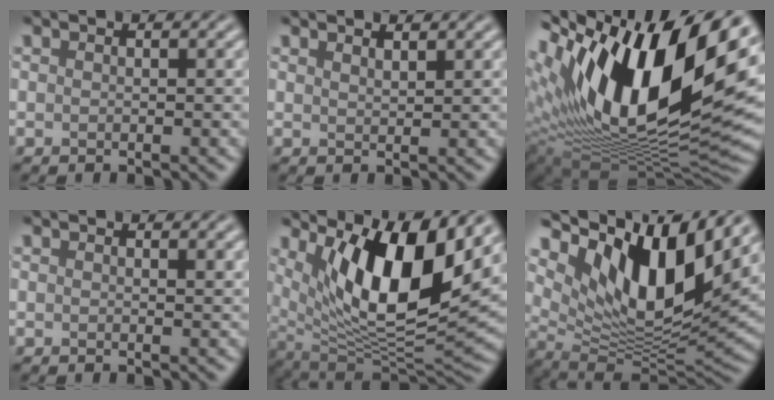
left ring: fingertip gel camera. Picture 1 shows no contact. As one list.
[{"total": 1.2, "force": [1.1, 0.2, 0.4], "torque": [-0.001, 0.002, 0.017]}, {"total": 17.8, "force": [6.4, 7.8, 14.7], "torque": [-0.268, 0.009, 0.107]}, {"total": 0.6, "force": [0.4, 0.1, 0.4], "torque": [-0.004, -0.001, 0.005]}, {"total": 11.6, "force": [4.6, 3.8, 10.0], "torque": [-0.159, -0.018, 0.088]}, {"total": 12.1, "force": [6.0, 4.5, 9.4], "torque": [-0.156, -0.011, 0.115]}]